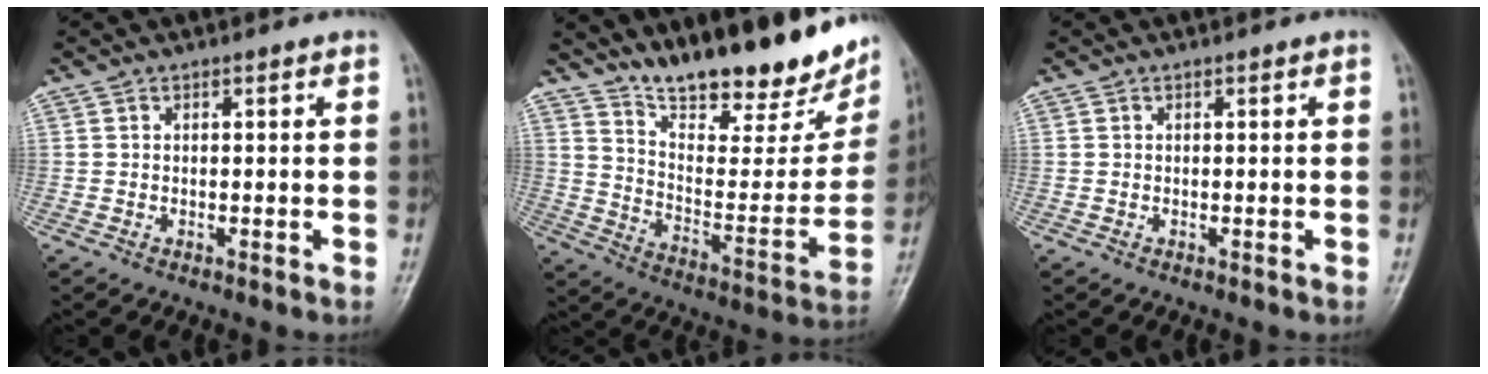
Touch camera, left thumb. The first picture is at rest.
{"total": 24.9, "force": [19.3, 7.2, 14.0], "torque": [-0.170, -0.102, 0.286]}
{"total": 0.0}